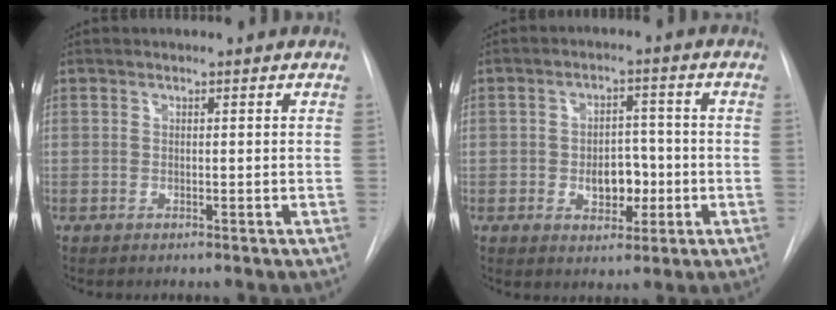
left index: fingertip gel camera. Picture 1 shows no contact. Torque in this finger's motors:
{"motor_torque": [0.46, -0.17, 0.11, 0.03]}